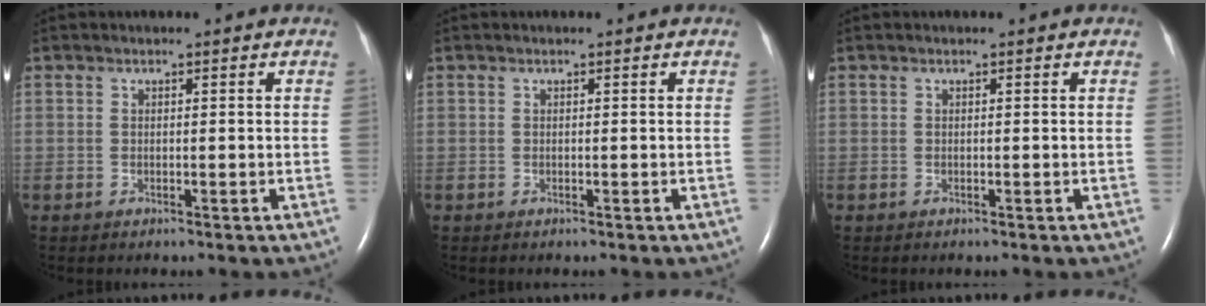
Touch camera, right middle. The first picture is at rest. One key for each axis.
{"total": 0.0}
{"total": 0.0}